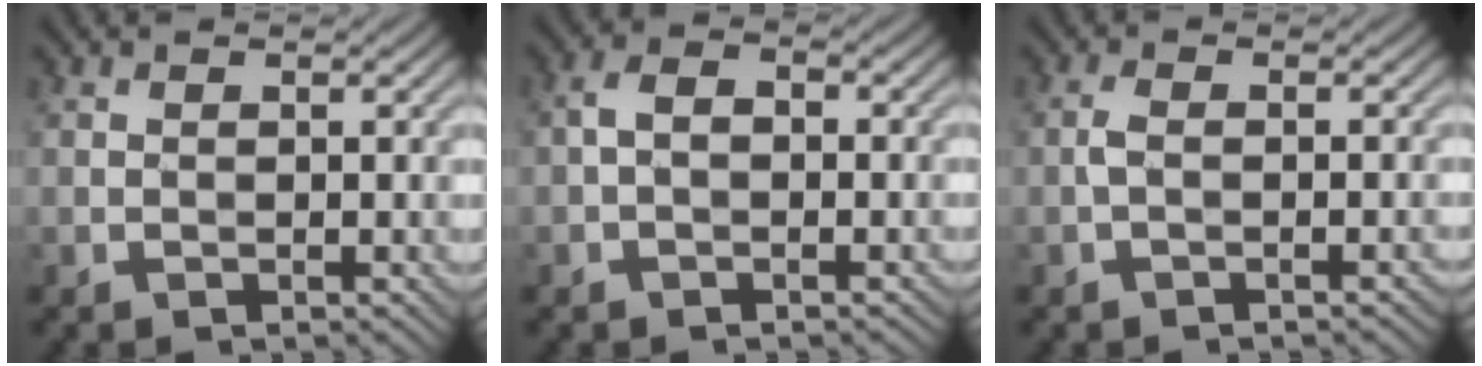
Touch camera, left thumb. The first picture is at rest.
{"total": 2.8, "force": [-0.6, 1.8, 2.0], "torque": [-0.041, 0.006, -0.016]}
{"total": 1.8, "force": [-0.7, 0.6, 1.6], "torque": [-0.034, 0.005, -0.018]}